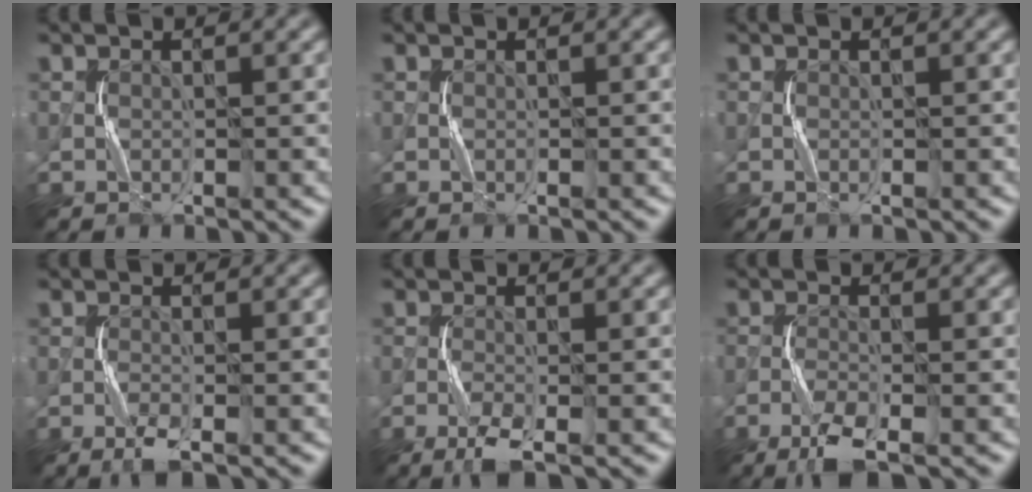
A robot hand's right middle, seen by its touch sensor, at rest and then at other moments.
{"total": 0.0}
{"total": 0.0}
{"total": 1.7, "force": [-1.1, 0.1, 1.3], "torque": [-0.030, 0.002, -0.023]}
{"total": 2.5, "force": [-1.6, 0.2, 1.9], "torque": [-0.045, 0.001, -0.032]}
{"total": 3.0, "force": [-2.1, 0.3, 2.1], "torque": [-0.051, 0.000, -0.044]}